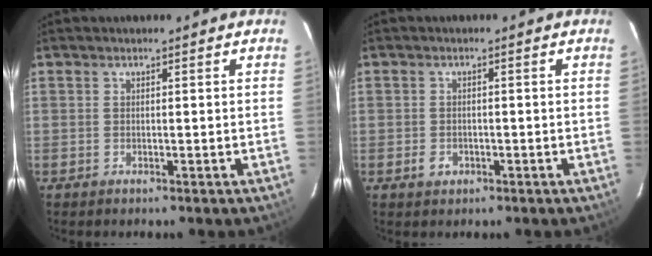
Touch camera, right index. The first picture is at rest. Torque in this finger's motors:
{"motor_torque": [0.07, -0.03, -0.06, -0.06]}